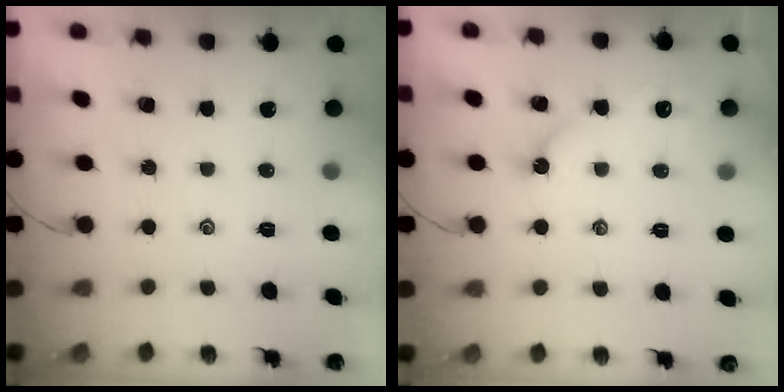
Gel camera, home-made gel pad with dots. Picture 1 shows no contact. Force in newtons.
{"total": 3.5, "press": 3.5, "slide": 0.5}